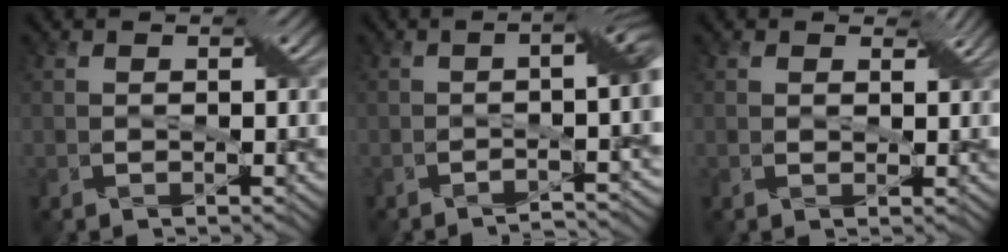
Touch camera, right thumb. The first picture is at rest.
{"total": 9.7, "force": [-3.1, 2.7, 8.8], "torque": [-0.070, 0.006, -0.059]}
{"total": 1.6, "force": [1.1, 1.0, 0.7], "torque": [-0.014, -0.003, 0.020]}